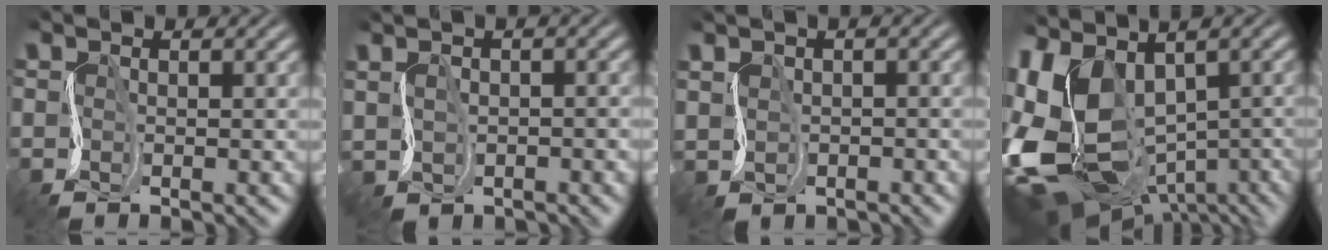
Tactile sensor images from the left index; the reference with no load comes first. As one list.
[{"total": 0.6, "force": [-0.5, -0.3, 0.0], "torque": [-0.007, -0.013, 0.002]}, {"total": 0.9, "force": [-0.6, -0.1, -0.6], "torque": [0.007, -0.012, -0.002]}, {"total": 13.4, "force": [-2.4, 8.2, 10.3], "torque": [-0.223, -0.043, 0.013]}]